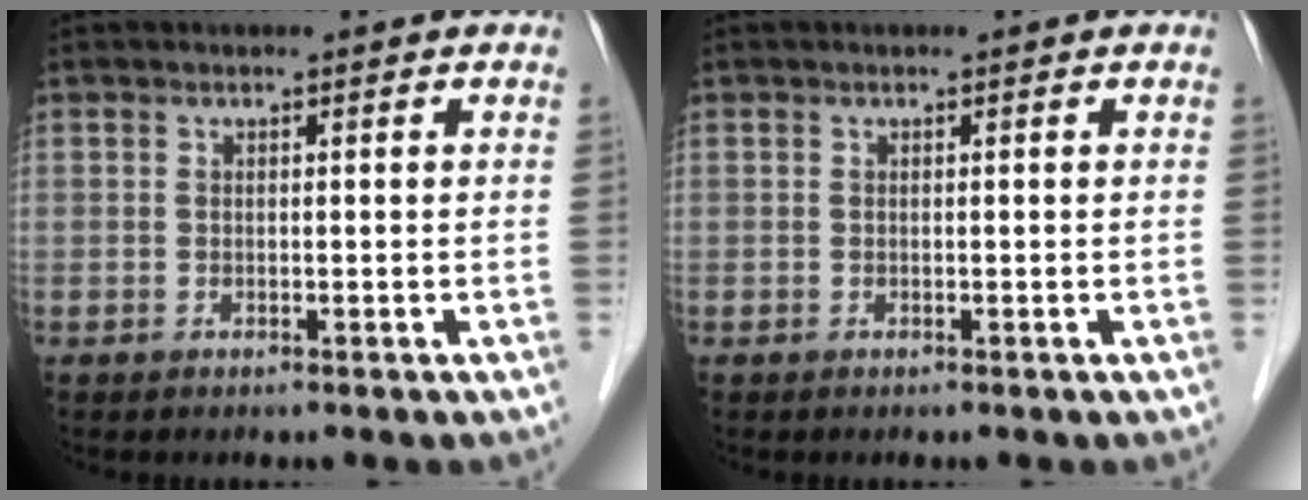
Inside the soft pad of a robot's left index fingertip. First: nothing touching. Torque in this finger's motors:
{"motor_torque": [-0.02, -0.02, 0.00, 0.00]}